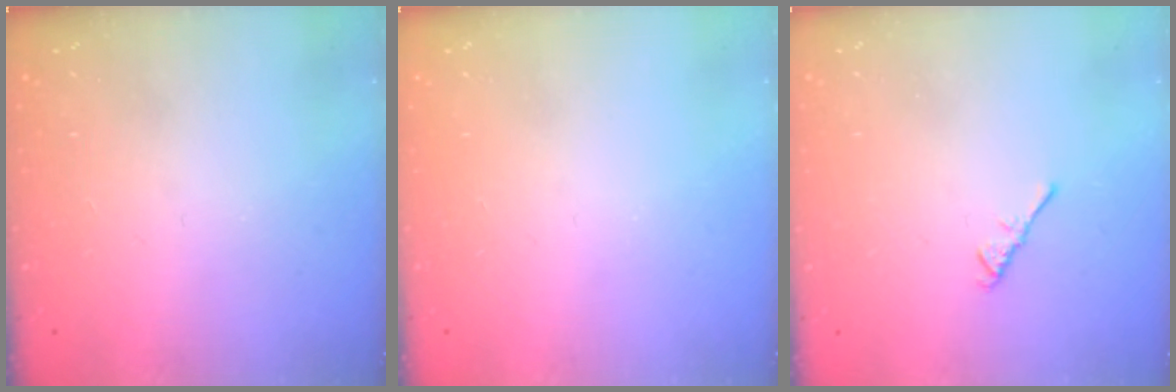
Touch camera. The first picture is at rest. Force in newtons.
{"total": 0.0}
{"total": 2.6, "press": 2.6, "slide": 0.6}